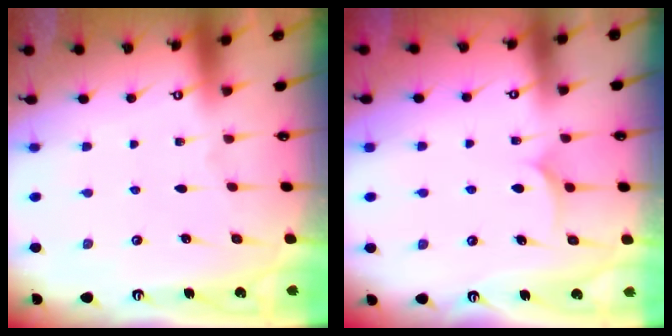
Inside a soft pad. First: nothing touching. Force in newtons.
{"total": 5.8, "press": 5.8, "slide": 0.3}